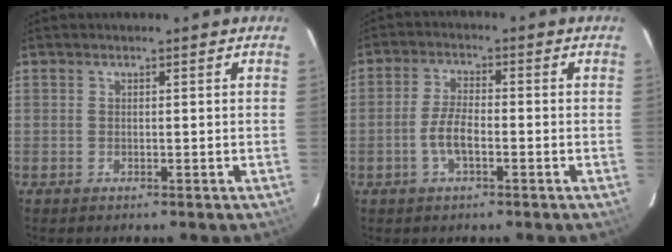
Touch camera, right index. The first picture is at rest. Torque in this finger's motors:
{"motor_torque": [0.95, -0.47, 0.47, 0.12]}